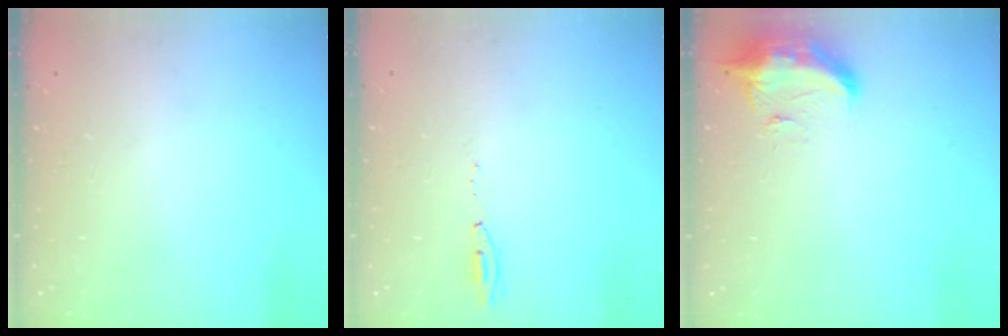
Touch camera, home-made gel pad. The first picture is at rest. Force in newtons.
{"total": 5.0, "press": 3.7, "slide": 3.3}
{"total": 9.5, "press": 9.4, "slide": 1.2}